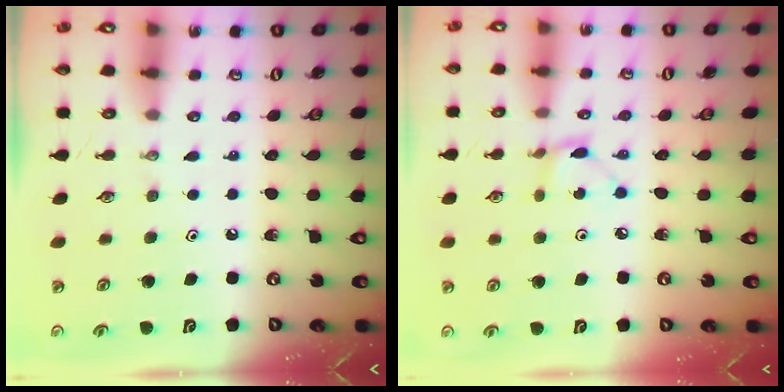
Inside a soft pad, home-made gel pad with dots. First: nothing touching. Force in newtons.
{"total": 2.6, "press": 2.6, "slide": 0.3}